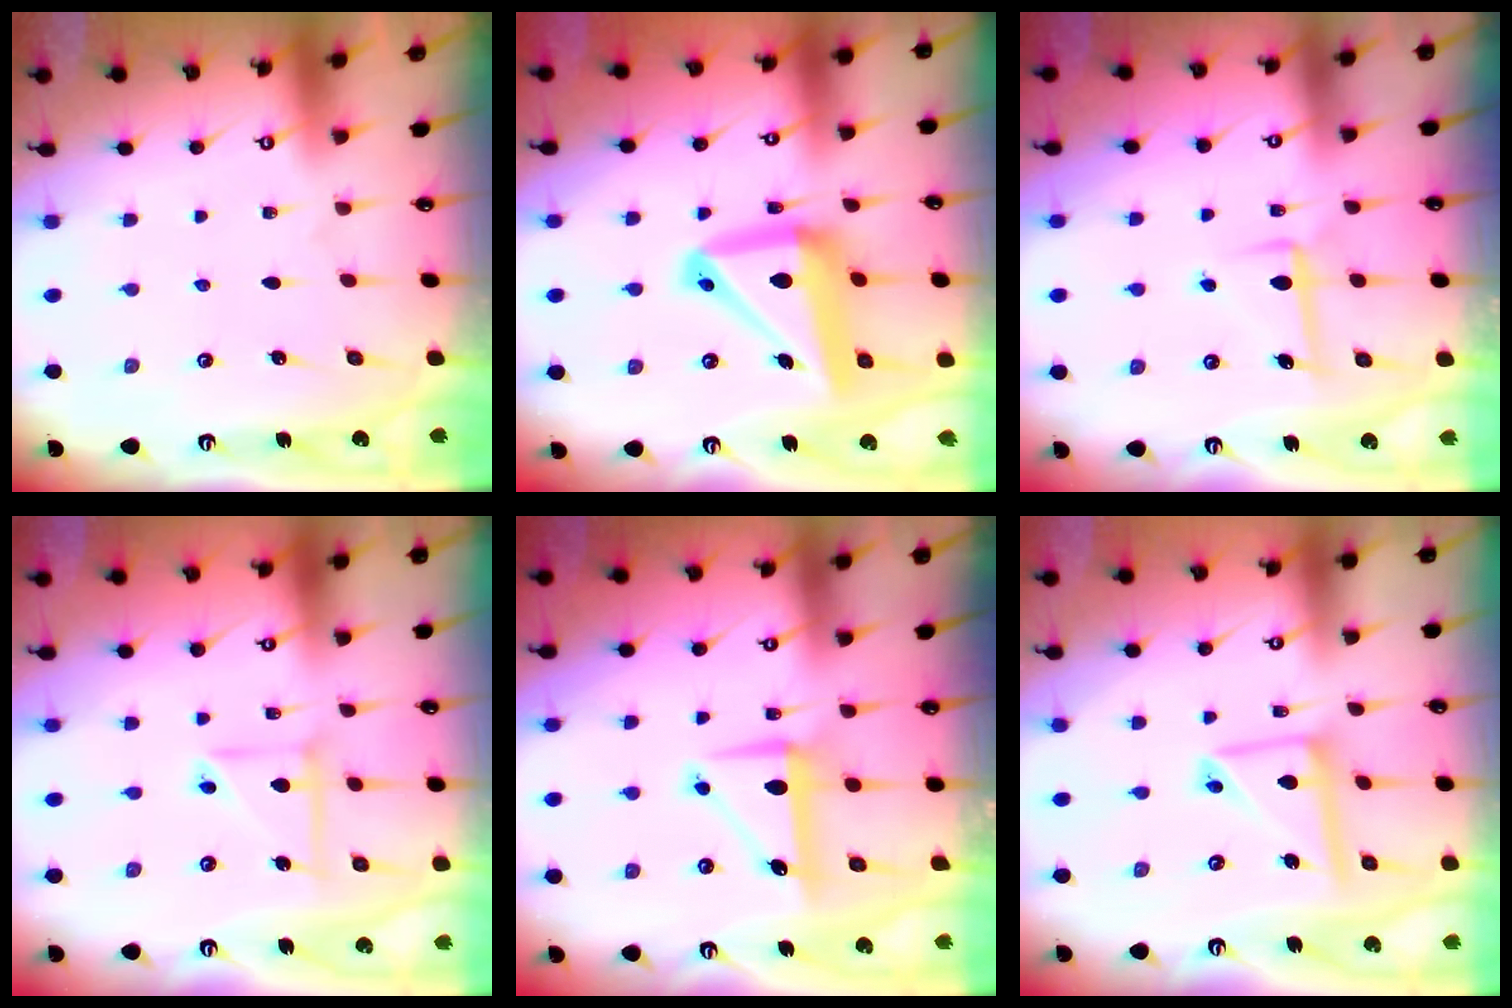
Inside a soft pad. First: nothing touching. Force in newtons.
{"total": 16.6, "press": 16.4, "slide": 2.2}
{"total": 6.4, "press": 6.2, "slide": 1.8}
{"total": 7.4, "press": 7.4, "slide": 0.5}
{"total": 8.4, "press": 8.4, "slide": 0.6}
{"total": 11.3, "press": 11.2, "slide": 1.2}